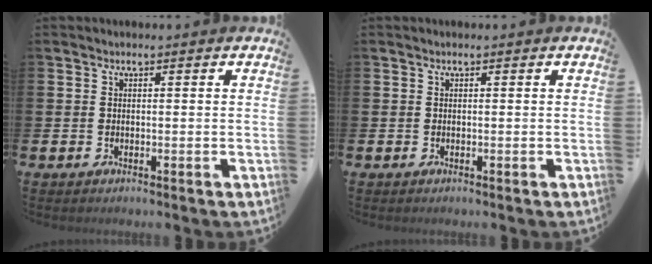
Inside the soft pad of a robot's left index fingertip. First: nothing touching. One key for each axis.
{"total": 0.0}